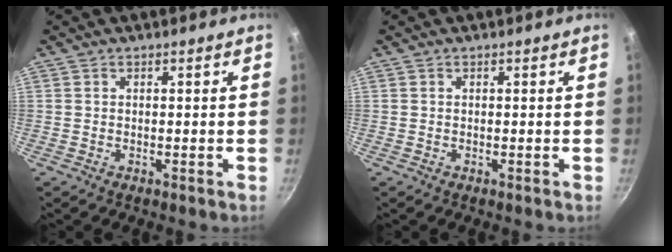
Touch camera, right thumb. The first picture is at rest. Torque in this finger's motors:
{"motor_torque": [-0.08, 0.08, 0.00, 0.00, -0.02]}